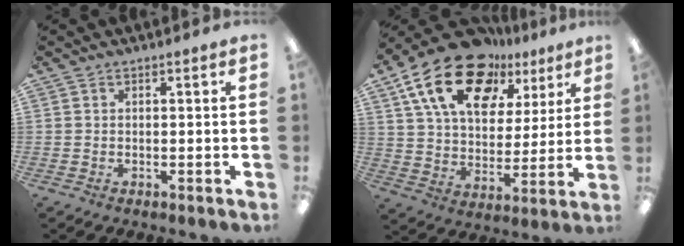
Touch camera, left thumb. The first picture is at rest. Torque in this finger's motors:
{"motor_torque": [0.60, 0.89, 1.80, -0.99, 0.28]}